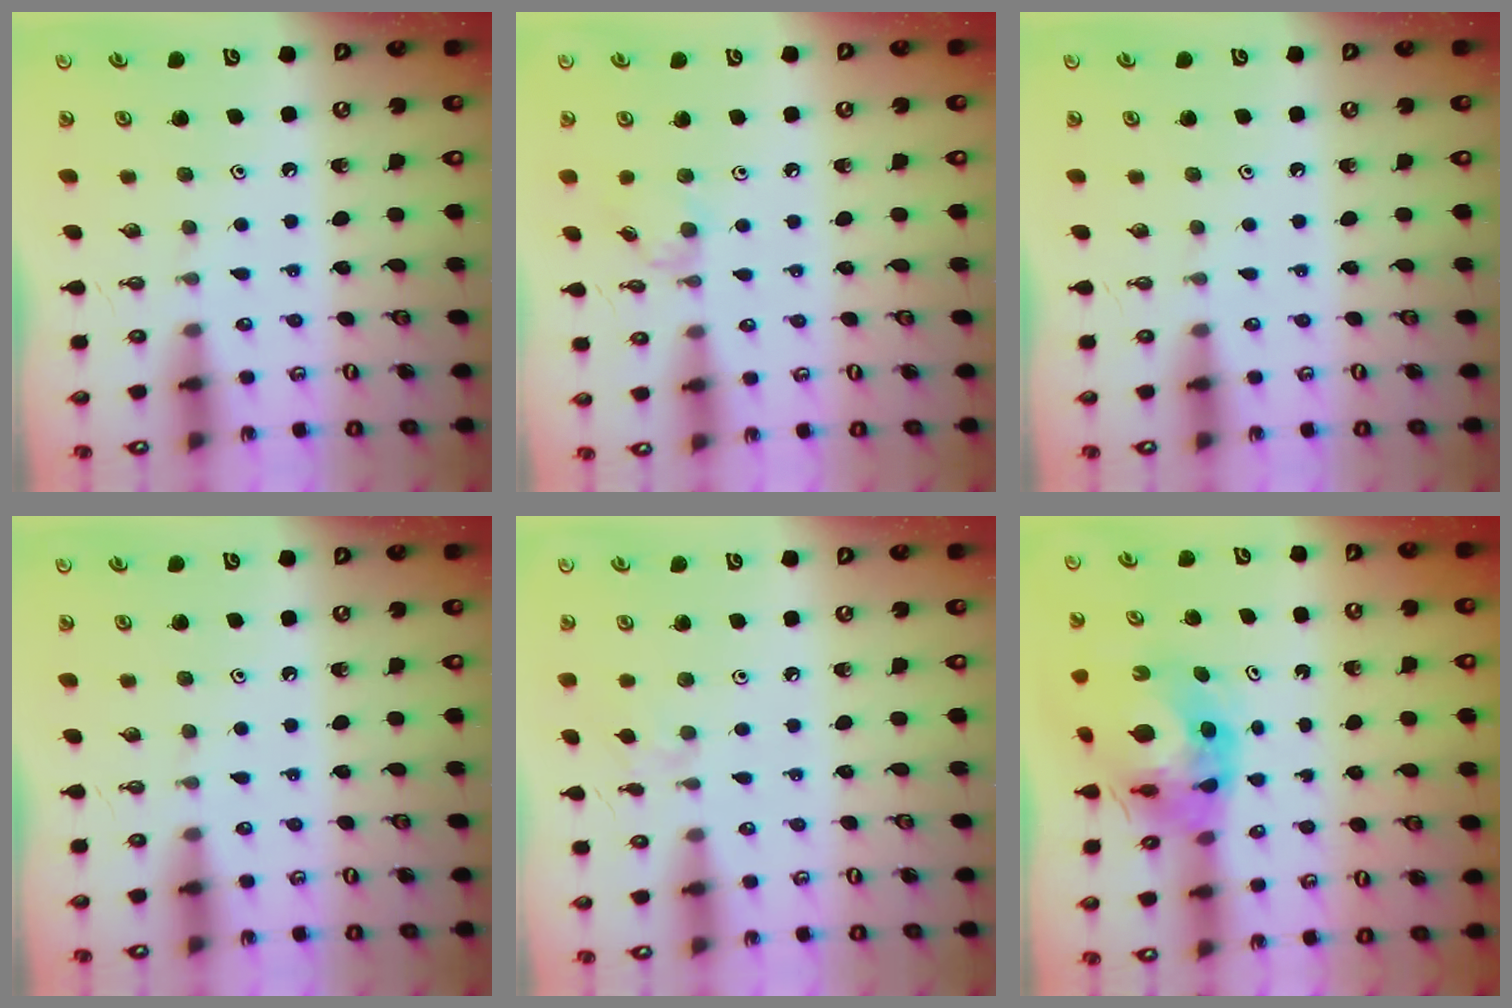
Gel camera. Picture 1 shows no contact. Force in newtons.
{"total": 5.8, "press": 5.8, "slide": 0.4}
{"total": 0.0}
{"total": 0.0}
{"total": 1.9, "press": 1.9, "slide": 0.4}
{"total": 10.9, "press": 10.8, "slide": 1.2}